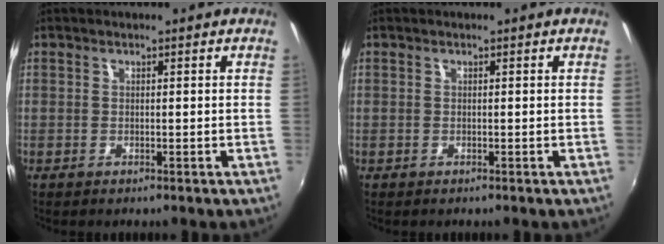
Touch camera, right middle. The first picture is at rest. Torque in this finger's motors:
{"motor_torque": [0.01, -0.02, -0.01, 0.00]}